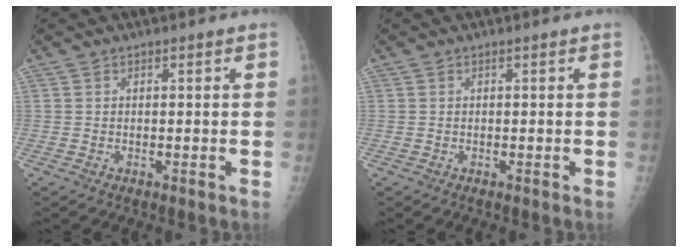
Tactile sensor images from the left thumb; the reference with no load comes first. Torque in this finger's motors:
{"motor_torque": [0.00, 0.00, 0.03, 0.03, 0.00]}